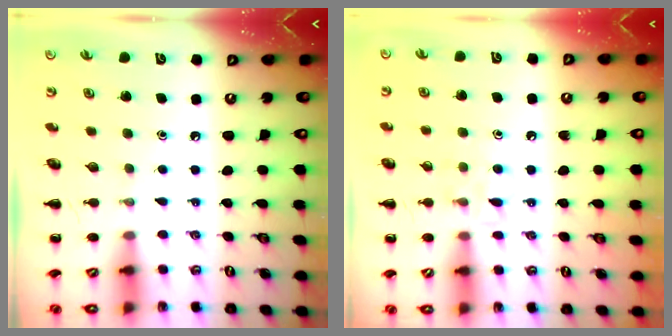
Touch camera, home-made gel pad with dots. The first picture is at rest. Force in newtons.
{"total": 7.4, "press": 7.1, "slide": 2.1}